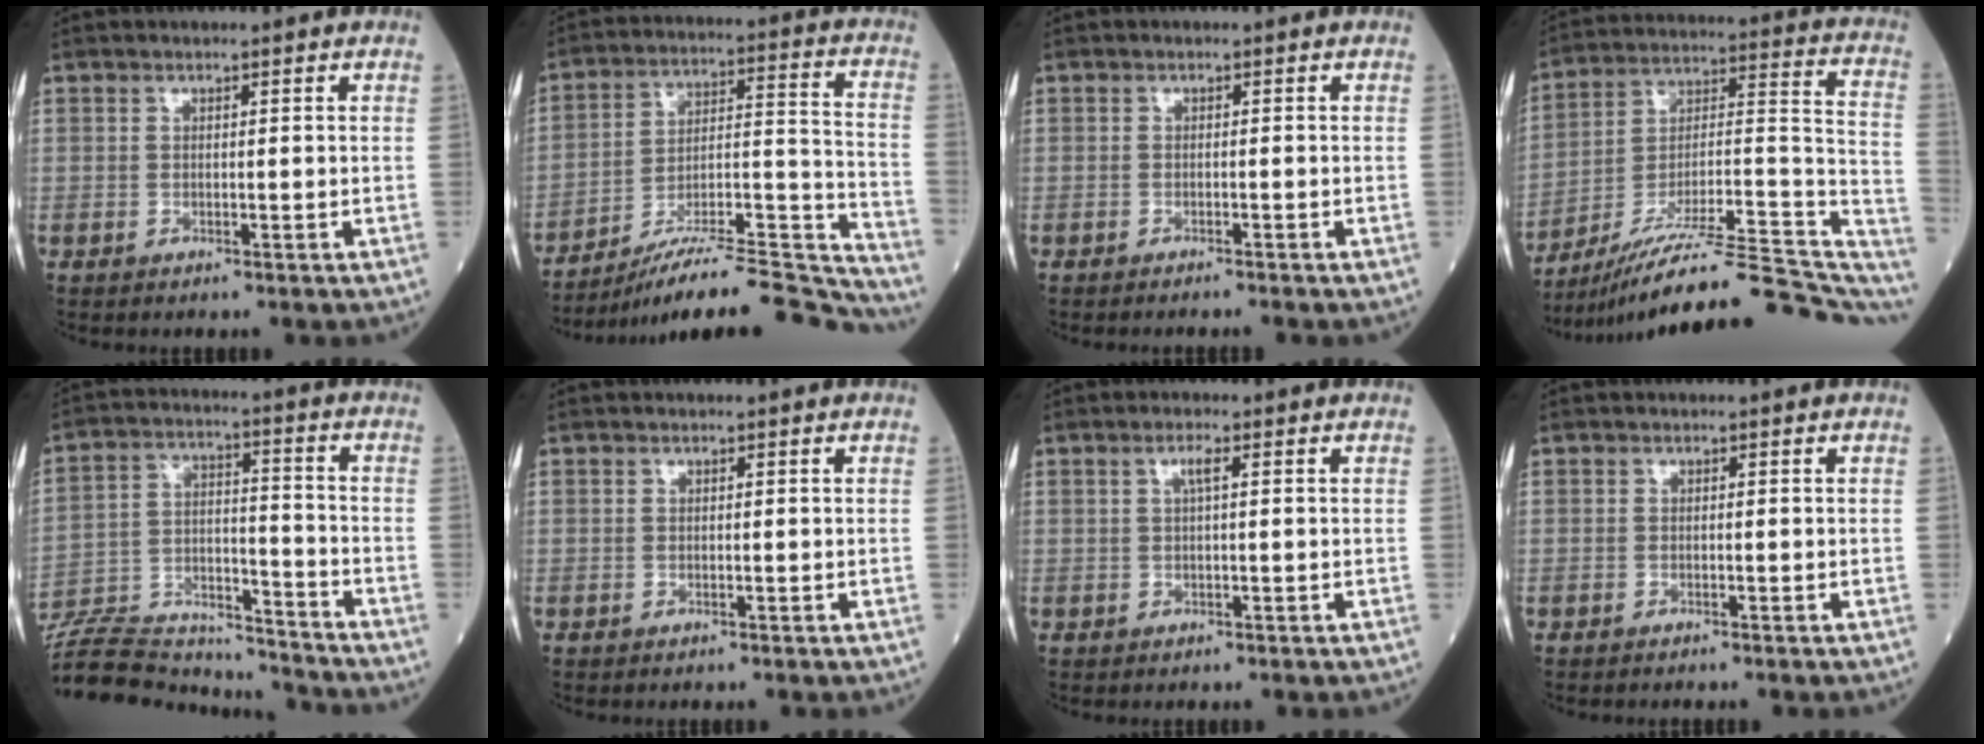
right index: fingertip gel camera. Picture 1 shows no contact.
{"total": 22.4, "force": [-20.8, 0.9, 8.4], "torque": [-0.088, 0.022, -0.314]}
{"total": 1.6, "force": [-1.4, -0.4, 0.5], "torque": [-0.006, 0.001, -0.016]}
{"total": 26.1, "force": [-21.5, 2.7, 14.5], "torque": [-0.159, 0.021, -0.322]}
{"total": 20.0, "force": [-19.2, 3.5, 4.4], "torque": [-0.114, 0.012, -0.304]}
{"total": 0.0}
{"total": 1.6, "force": [0.6, 0.1, 1.5], "torque": [-0.030, 0.004, 0.011]}
{"total": 0.0}